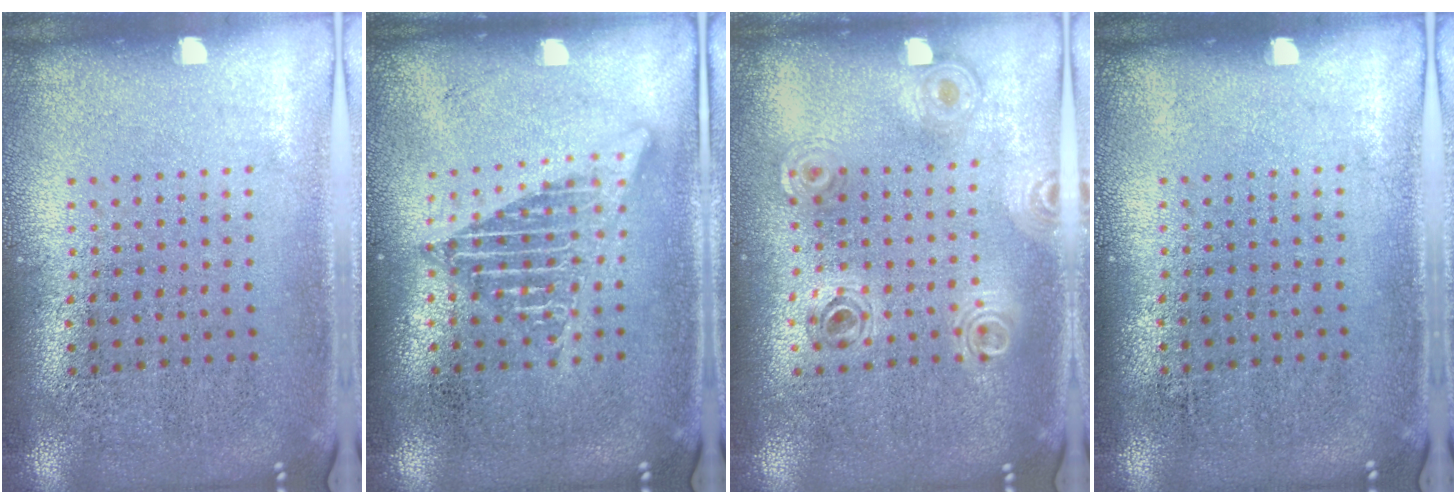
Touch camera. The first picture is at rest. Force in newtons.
{"total": 1.7, "press": 1.7, "slide": 0.2}
{"total": 0.8, "press": 0.8, "slide": 0.1}
{"total": 0.0}